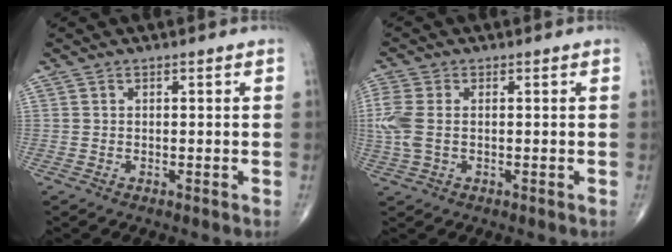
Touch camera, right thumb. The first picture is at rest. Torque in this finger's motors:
{"motor_torque": [-0.01, -0.28, 0.71, 0.18, 0.17]}